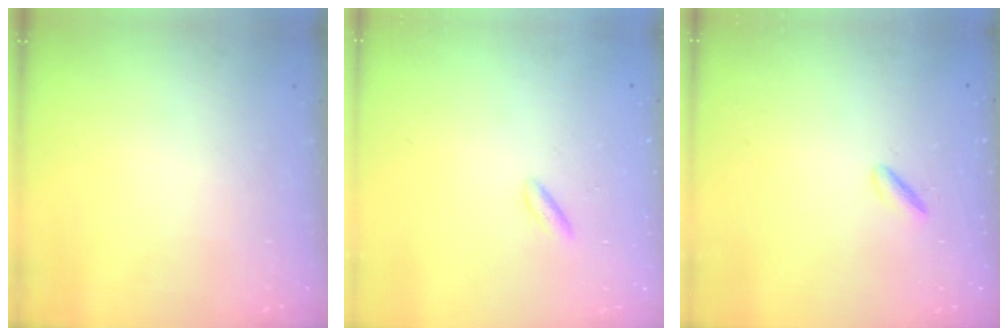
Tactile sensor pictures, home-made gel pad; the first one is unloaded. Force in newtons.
{"total": 1.8, "press": 1.6, "slide": 0.9}
{"total": 2.0, "press": 1.8, "slide": 0.7}